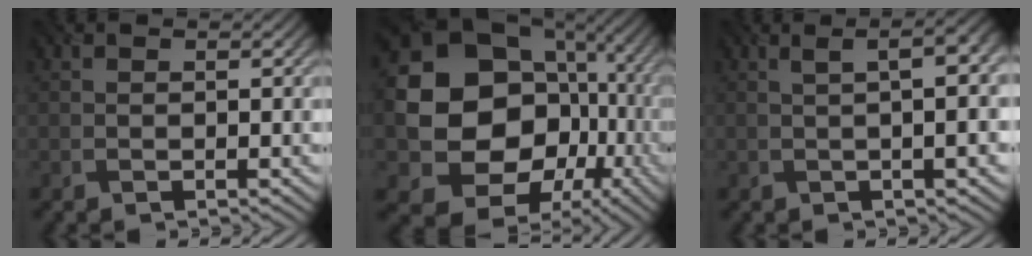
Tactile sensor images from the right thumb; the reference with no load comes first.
{"total": 21.8, "force": [0.2, 19.1, 10.5], "torque": [-0.216, -0.043, 0.012]}
{"total": 7.4, "force": [1.0, 2.1, 7.1], "torque": [-0.070, 0.029, 0.006]}